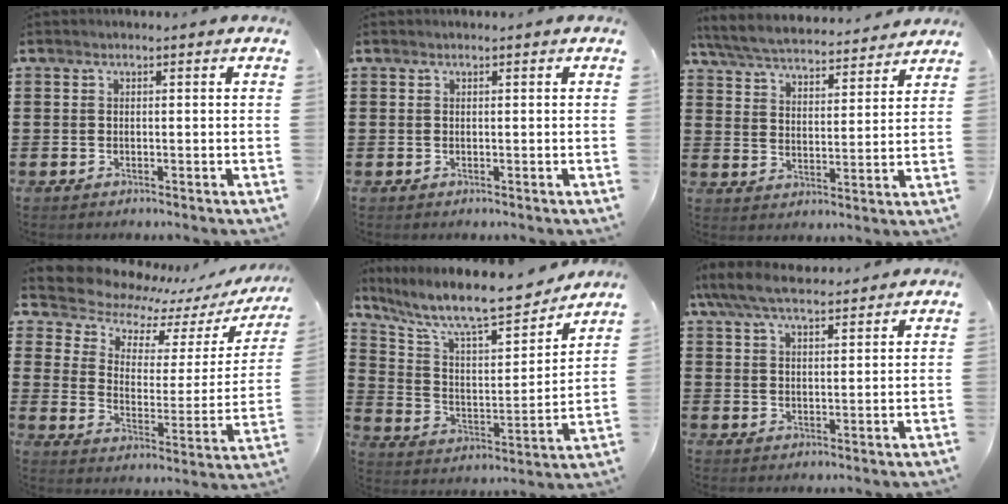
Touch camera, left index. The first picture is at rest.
{"total": 0.0}
{"total": 5.6, "force": [5.4, 0.4, 1.2], "torque": [-0.050, -0.032, 0.092]}
{"total": 7.1, "force": [6.7, 2.3, 0.9], "torque": [-0.056, -0.059, 0.114]}
{"total": 11.4, "force": [9.8, 1.7, 5.4], "torque": [-0.138, -0.063, 0.167]}
{"total": 6.8, "force": [5.6, 1.6, 3.4], "torque": [-0.081, -0.007, 0.105]}